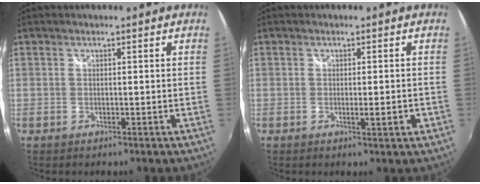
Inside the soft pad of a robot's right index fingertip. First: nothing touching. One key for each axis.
{"total": 2.7, "fx": -0.7, "fy": 0.3, "fz": 2.6, "tx": -0.039, "ty": -0.004, "tz": -0.009}